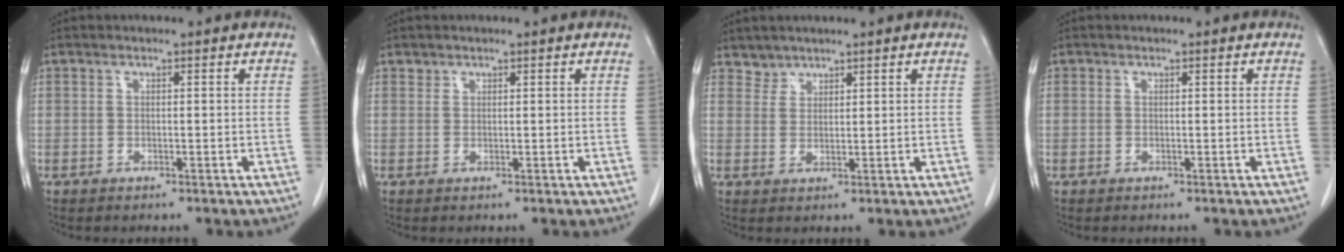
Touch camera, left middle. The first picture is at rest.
{"total": 0.7, "force": [0.5, 0.4, 0.0], "torque": [0.006, 0.000, 0.007]}
{"total": 2.1, "force": [1.8, 0.9, -0.4], "torque": [0.013, 0.004, 0.031]}
{"total": 0.0}